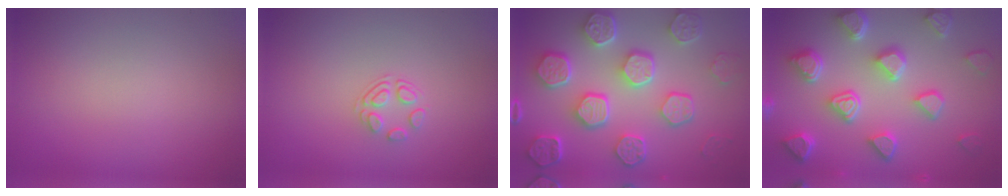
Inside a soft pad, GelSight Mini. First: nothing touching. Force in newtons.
{"total": 1.7, "press": 1.0, "slide": 1.4}
{"total": 8.5, "press": 6.5, "slide": 5.5}
{"total": 7.3, "press": 5.8, "slide": 4.4}